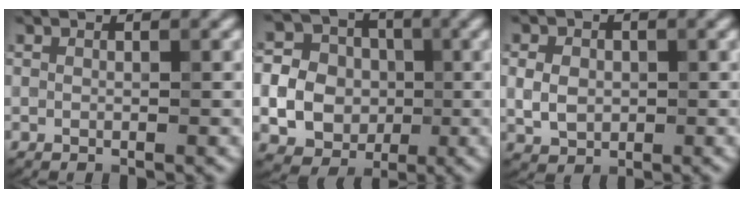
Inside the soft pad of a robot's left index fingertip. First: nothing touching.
{"total": 11.4, "force": [-0.7, 10.3, 4.9], "torque": [-0.120, 0.027, -0.028]}
{"total": 2.8, "force": [0.0, 2.1, 1.9], "torque": [-0.040, 0.001, -0.002]}